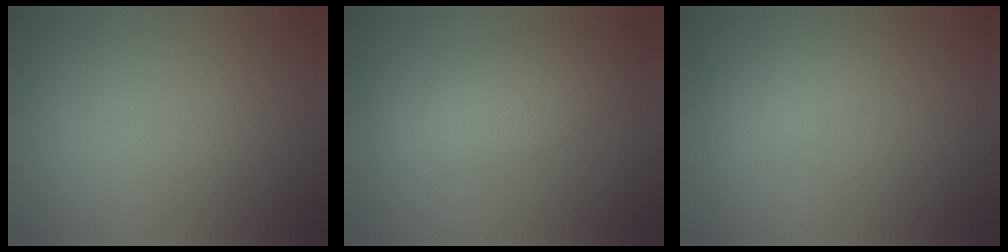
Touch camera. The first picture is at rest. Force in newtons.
{"total": 4.3, "press": 4.3, "slide": 0.1}
{"total": 2.1, "press": 2.1, "slide": 0.1}